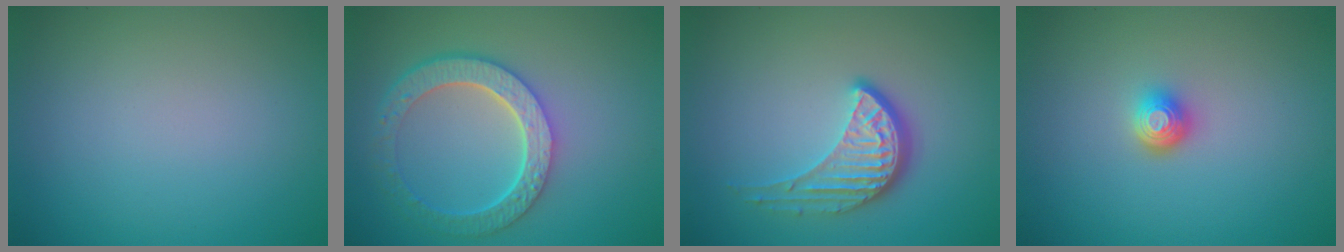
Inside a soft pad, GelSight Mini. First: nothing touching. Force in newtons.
{"total": 5.7, "press": 4.3, "slide": 3.8}
{"total": 4.0, "press": 3.0, "slide": 2.6}
{"total": 1.8, "press": 1.3, "slide": 1.2}